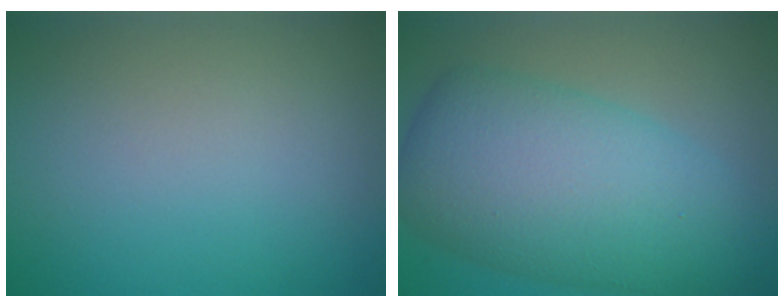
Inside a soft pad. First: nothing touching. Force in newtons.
{"total": 10.4, "press": 10.4, "slide": 0.2}